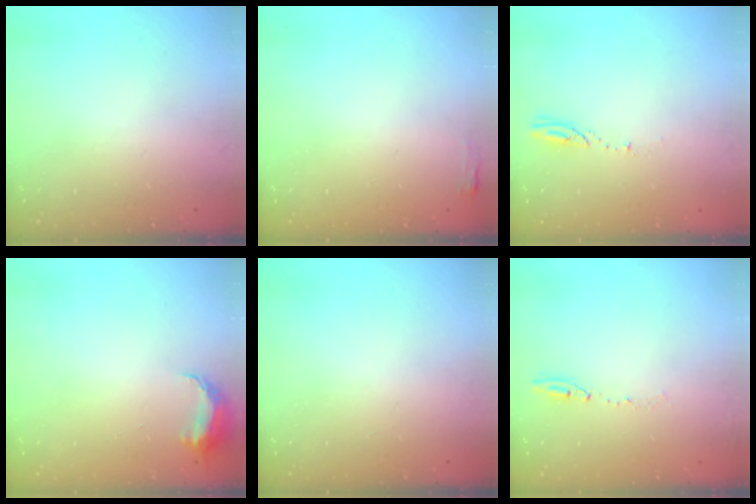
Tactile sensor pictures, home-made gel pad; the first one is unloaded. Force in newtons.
{"total": 2.7, "press": 2.6, "slide": 0.8}
{"total": 3.4, "press": 3.4, "slide": 0.3}
{"total": 7.0, "press": 6.9, "slide": 0.6}
{"total": 1.0, "press": 0.0, "slide": 1.0}
{"total": 5.7, "press": 5.7, "slide": 0.7}